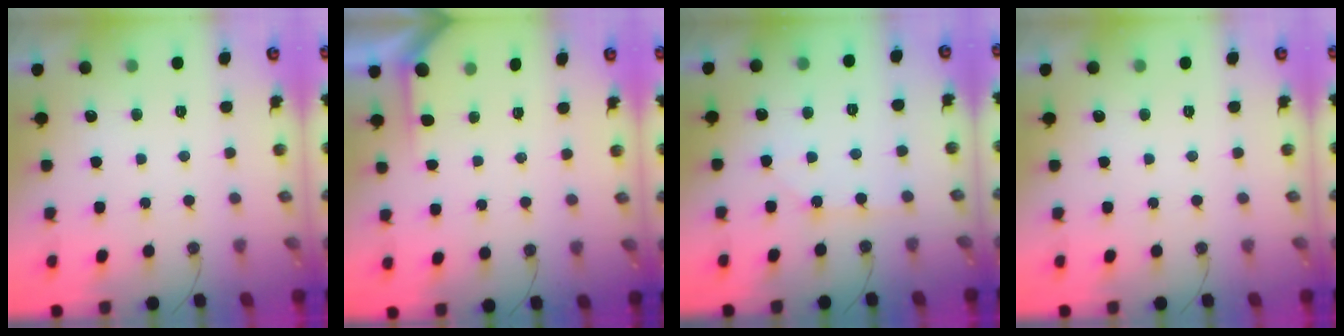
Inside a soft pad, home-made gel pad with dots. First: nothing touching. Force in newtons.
{"total": 2.2, "press": 2.2, "slide": 0.3}
{"total": 5.4, "press": 5.3, "slide": 0.7}
{"total": 0.0}